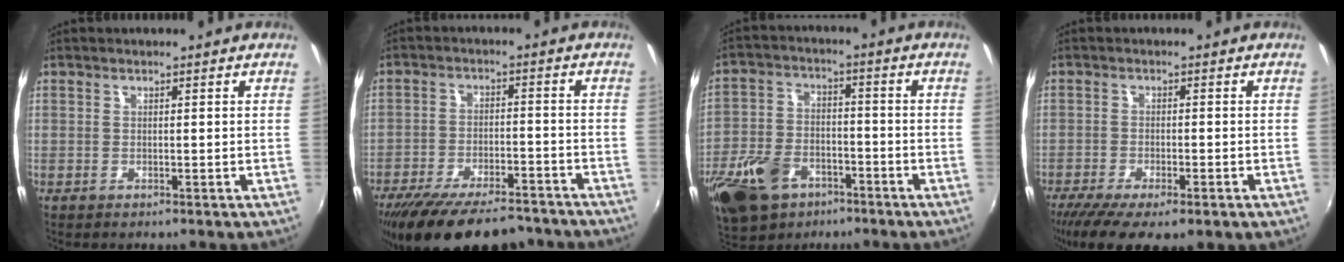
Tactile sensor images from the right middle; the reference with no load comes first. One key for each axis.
{"total": 19.6, "fx": -15.9, "fy": 6.2, "fz": 9.7, "tx": -0.187, "ty": -0.027, "tz": -0.232}
{"total": 15.9, "fx": -8.9, "fy": 9.8, "fz": 8.7, "tx": -0.210, "ty": -0.011, "tz": -0.156}
{"total": 11.1, "fx": -7.4, "fy": 3.4, "fz": 7.5, "tx": -0.161, "ty": -0.046, "tz": -0.119}